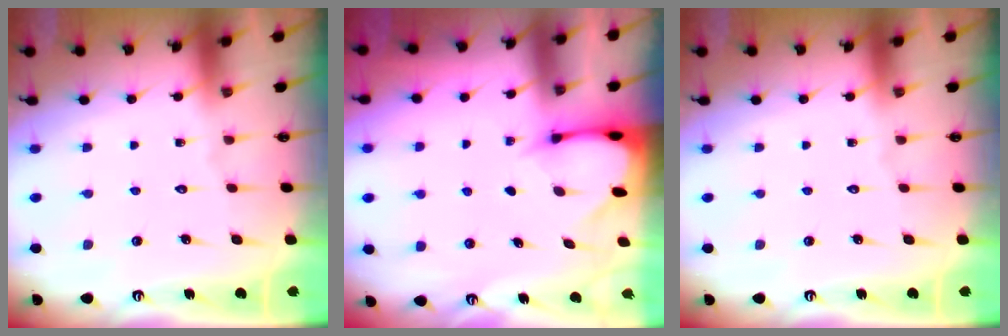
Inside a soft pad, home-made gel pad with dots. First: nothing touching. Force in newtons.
{"total": 2.7, "press": 2.7, "slide": 0.3}
{"total": 0.0}